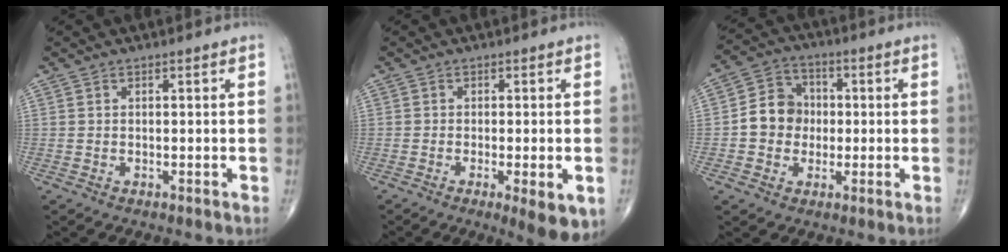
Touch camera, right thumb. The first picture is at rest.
{"total": 6.9, "force": [-2.4, 1.7, 6.3], "torque": [-0.086, -0.012, -0.031]}
{"total": 8.5, "force": [-0.5, 7.5, 3.9], "torque": [-0.037, 0.024, -0.021]}